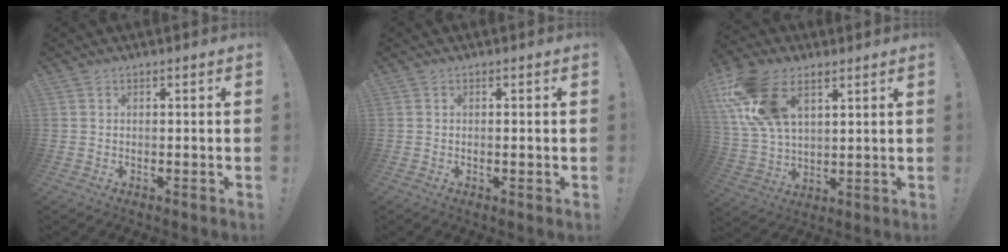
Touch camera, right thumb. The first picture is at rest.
{"total": 0.6, "force": [-0.2, 0.1, 0.6], "torque": [-0.008, -0.002, -0.004]}
{"total": 16.7, "force": [8.1, 10.0, 10.7], "torque": [-0.214, -0.026, 0.154]}